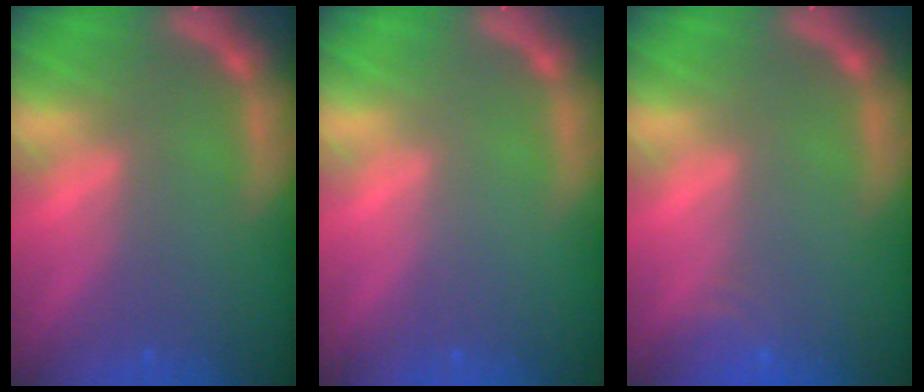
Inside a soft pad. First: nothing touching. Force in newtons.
{"total": 0.0}
{"total": 2.4}